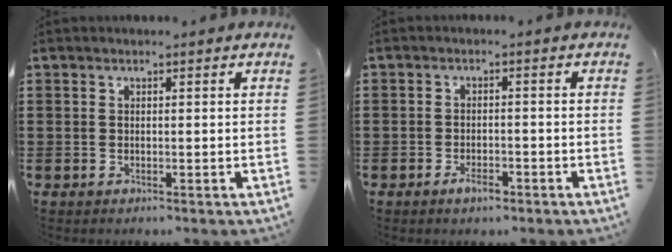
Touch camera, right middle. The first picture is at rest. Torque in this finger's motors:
{"motor_torque": [2.14, 0.00, 0.42, 0.06]}